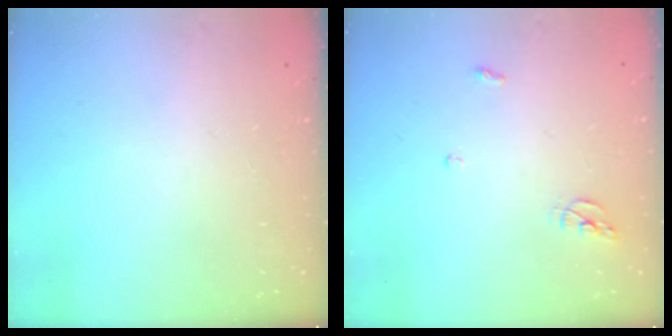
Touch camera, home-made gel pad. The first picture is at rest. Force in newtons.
{"total": 5.5, "press": 5.5, "slide": 0.2}